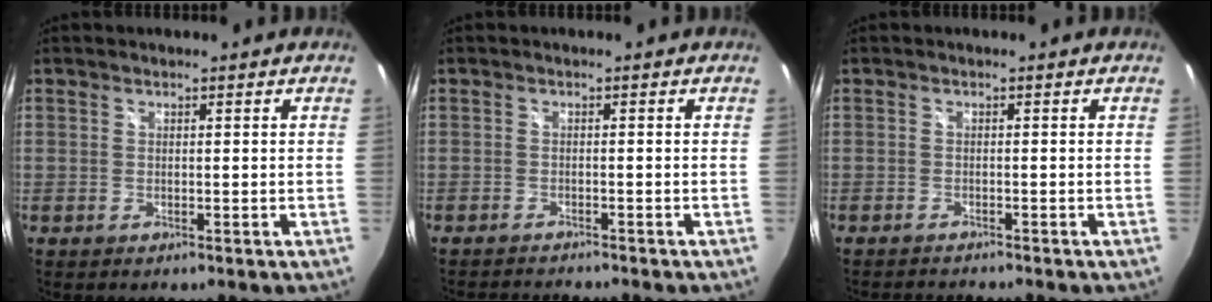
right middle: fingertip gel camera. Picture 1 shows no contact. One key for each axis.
{"total": 5.3, "fx": -5.0, "fy": 0.2, "fz": 1.5, "tx": -0.038, "ty": -0.019, "tz": -0.082}
{"total": 4.2, "fx": -4.0, "fy": 0.0, "fz": 1.3, "tx": -0.031, "ty": -0.021, "tz": -0.068}